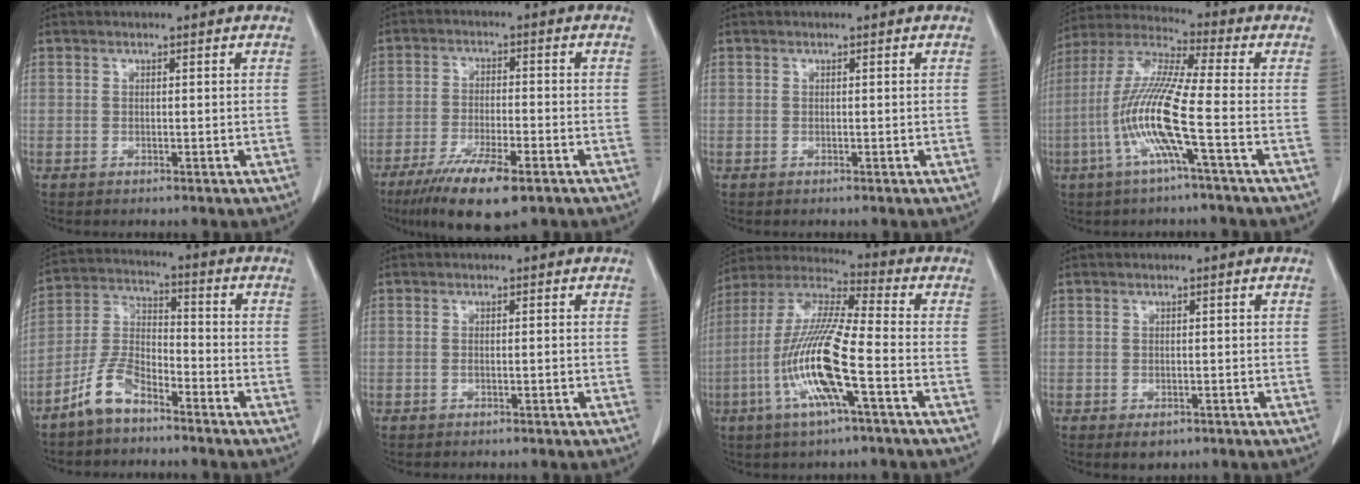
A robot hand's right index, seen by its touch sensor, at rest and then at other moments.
{"total": 10.8, "force": [-6.9, 2.1, 8.0], "torque": [-0.139, -0.022, -0.112]}
{"total": 0.0}
{"total": 12.3, "force": [-3.7, -0.5, 11.7], "torque": [-0.251, -0.002, -0.083]}
{"total": 8.0, "force": [-5.8, 3.1, 4.5], "torque": [-0.106, 0.004, -0.121]}
{"total": 0.8, "force": [-0.2, 0.2, 0.8], "torque": [-0.016, 0.000, 0.000]}
{"total": 15.0, "force": [-4.5, 1.0, 14.3], "torque": [-0.301, -0.007, -0.092]}
{"total": 2.1, "force": [-1.1, 1.3, 1.1], "torque": [-0.010, -0.001, -0.007]}